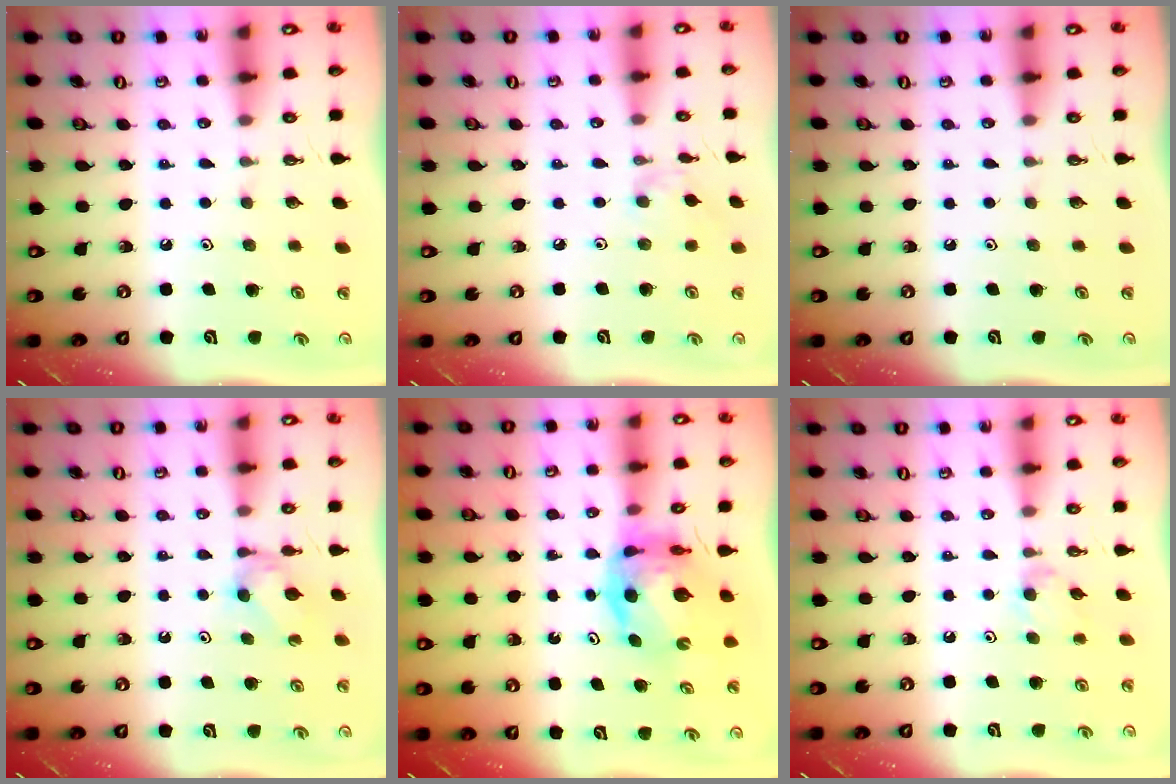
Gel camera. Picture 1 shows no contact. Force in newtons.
{"total": 2.4, "press": 2.3, "slide": 0.5}
{"total": 0.0}
{"total": 3.9, "press": 3.8, "slide": 0.7}
{"total": 8.6, "press": 8.5, "slide": 0.9}
{"total": 6.1, "press": 6.0, "slide": 0.6}